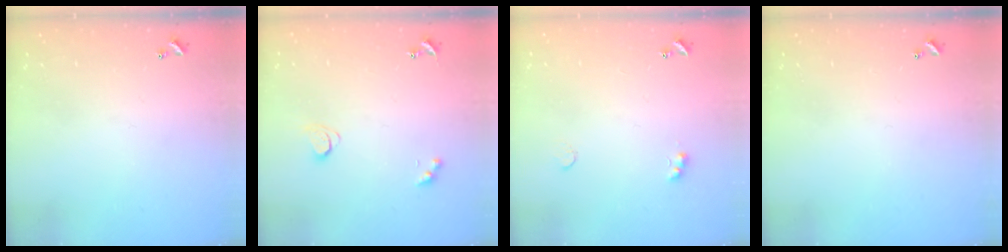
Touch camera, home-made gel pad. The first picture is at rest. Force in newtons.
{"total": 1.7, "press": 1.7, "slide": 0.3}
{"total": 3.8, "press": 3.7, "slide": 0.6}
{"total": 0.0}